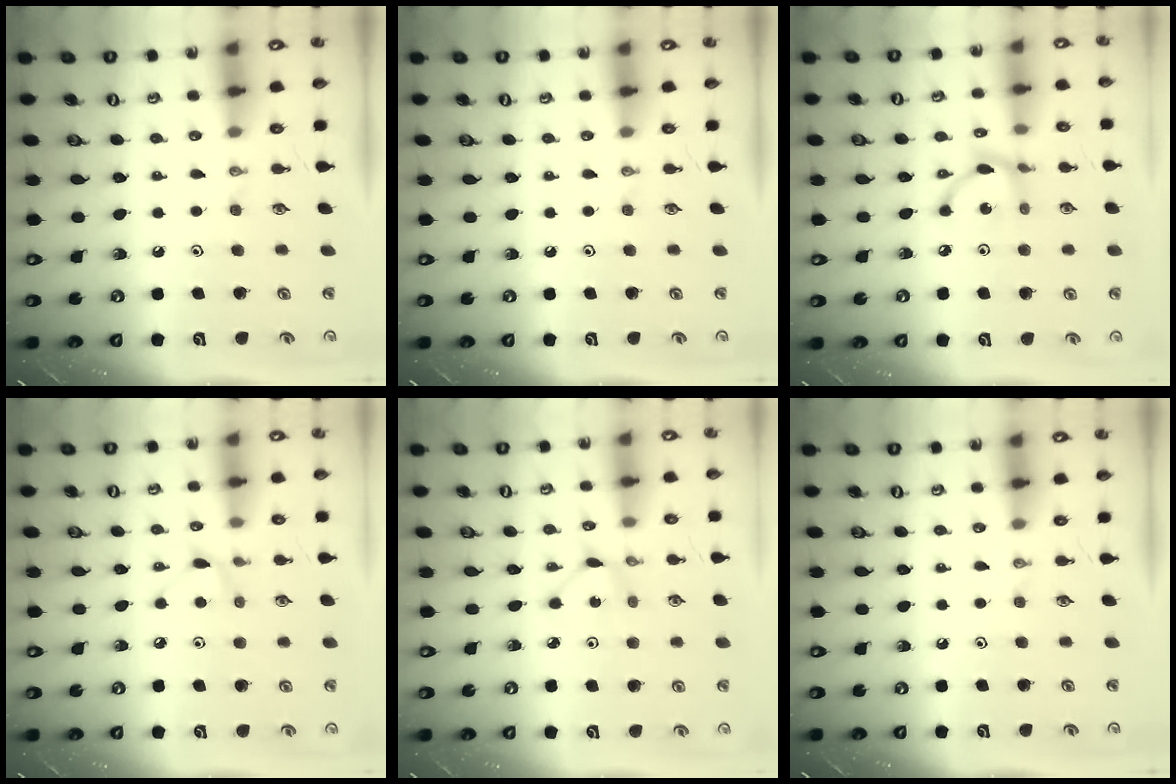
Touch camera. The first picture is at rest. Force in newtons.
{"total": 0.0}
{"total": 7.6, "press": 7.6, "slide": 0.4}
{"total": 5.6, "press": 5.5, "slide": 0.7}
{"total": 2.3, "press": 2.3, "slide": 0.3}
{"total": 0.0}